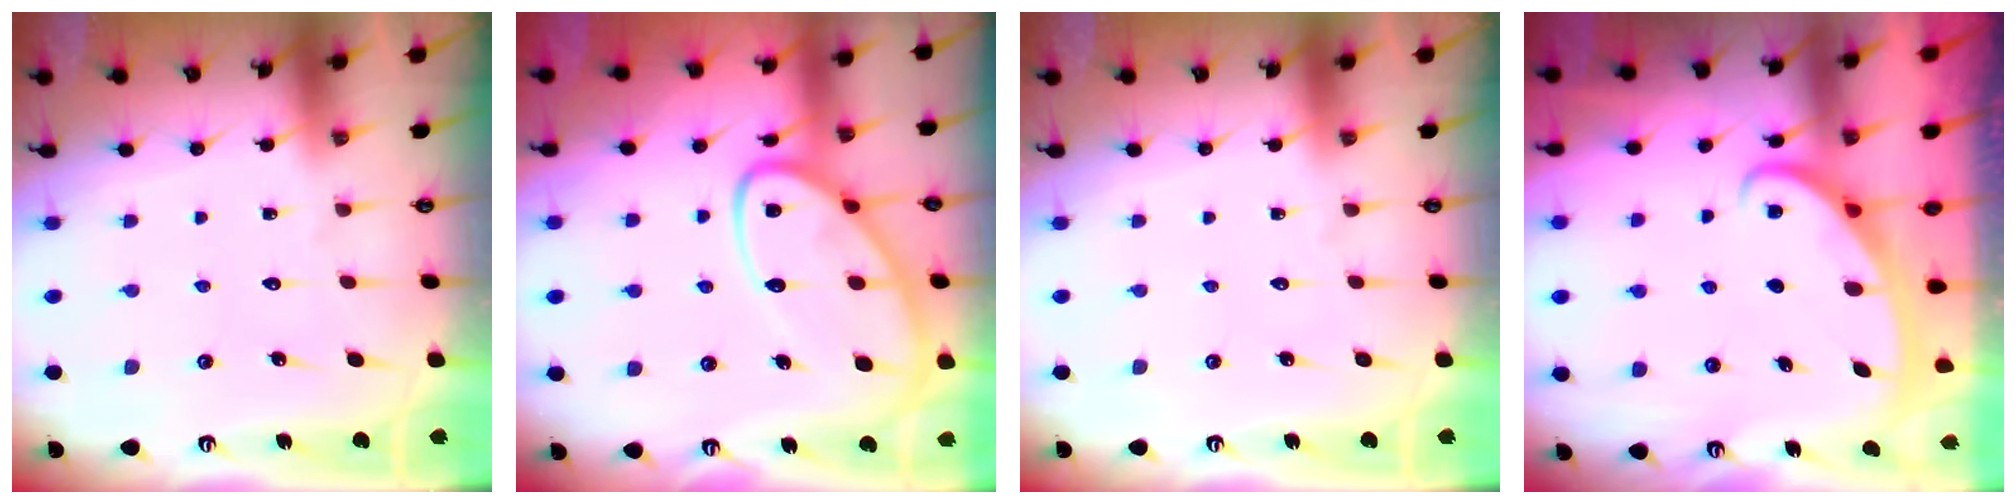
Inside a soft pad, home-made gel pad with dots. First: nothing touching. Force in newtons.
{"total": 13.4, "press": 13.3, "slide": 1.3}
{"total": 0.0}
{"total": 2.6, "press": 2.6, "slide": 0.5}